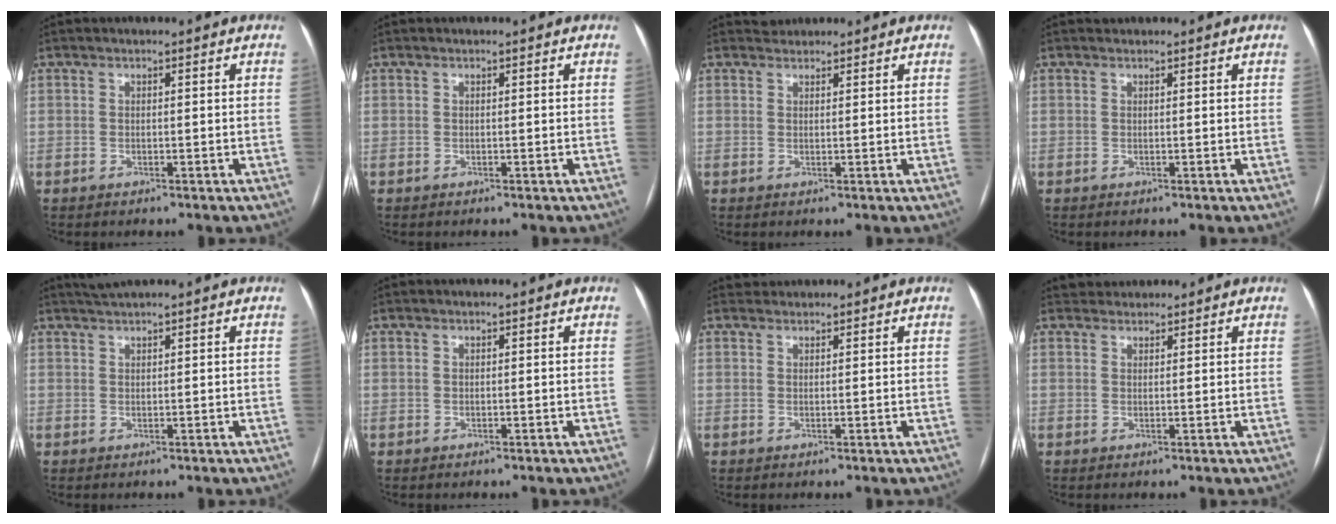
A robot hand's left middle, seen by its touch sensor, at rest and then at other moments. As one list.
[{"total": 0.0}, {"total": 1.3, "force": [1.2, 0.4, -0.4], "torque": [0.002, 0.010, 0.020]}, {"total": 0.6, "force": [0.5, 0.2, -0.1], "torque": [-0.003, 0.008, 0.009]}, {"total": 1.7, "force": [1.5, -0.5, 0.5], "torque": [-0.008, 0.010, 0.034]}, {"total": 0.0}, {"total": 1.1, "force": [1.0, 0.2, -0.4], "torque": [0.000, 0.011, 0.019]}, {"total": 2.0, "force": [1.9, 0.7, -0.4], "torque": [0.006, 0.017, 0.030]}]